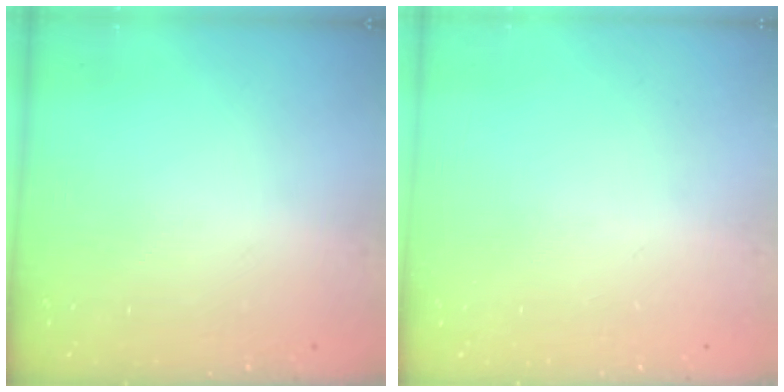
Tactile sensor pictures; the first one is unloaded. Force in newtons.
{"total": 0.0}